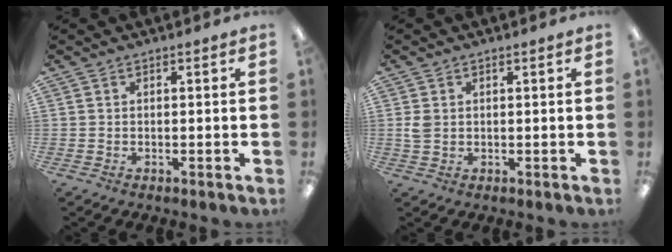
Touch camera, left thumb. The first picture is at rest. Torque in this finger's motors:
{"motor_torque": [-0.03, 0.03, 0.11, -0.13, 0.00]}